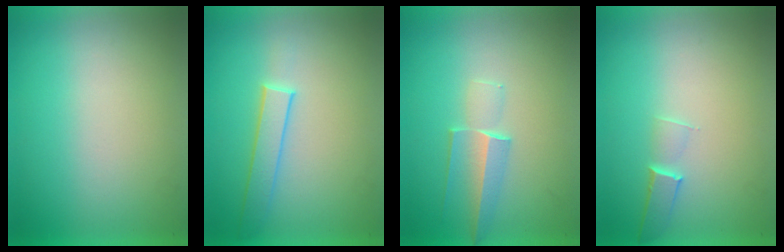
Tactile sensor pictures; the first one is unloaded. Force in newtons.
{"total": 1.9}
{"total": 1.8}
{"total": 1.1}